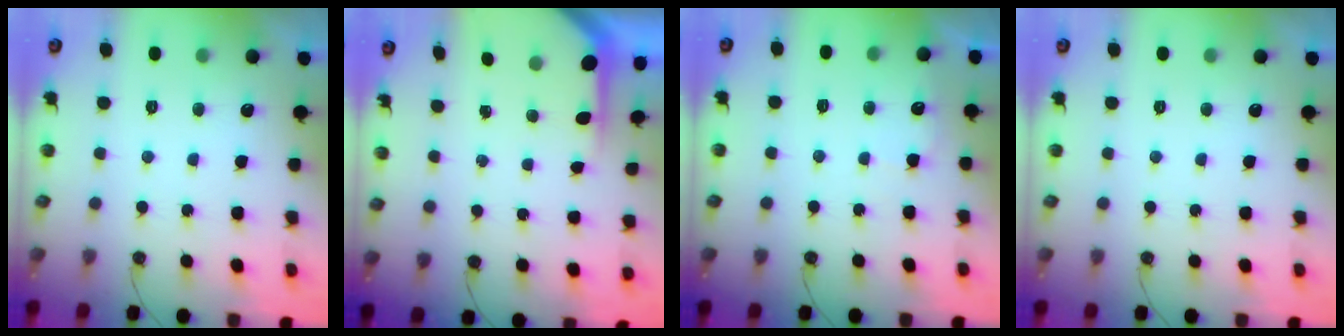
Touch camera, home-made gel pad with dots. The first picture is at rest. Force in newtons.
{"total": 4.3, "press": 4.3, "slide": 0.5}
{"total": 3.0, "press": 3.0, "slide": 0.3}
{"total": 0.0}